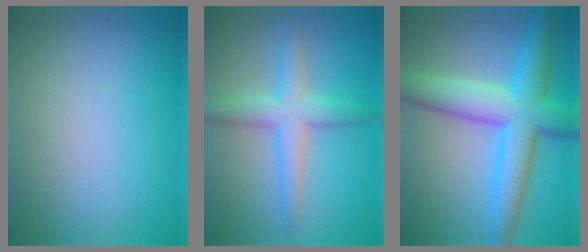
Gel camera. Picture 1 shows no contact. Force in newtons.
{"total": 3.9, "press": 3.9, "slide": 0.1}
{"total": 8.6, "press": 8.6, "slide": 0.0}